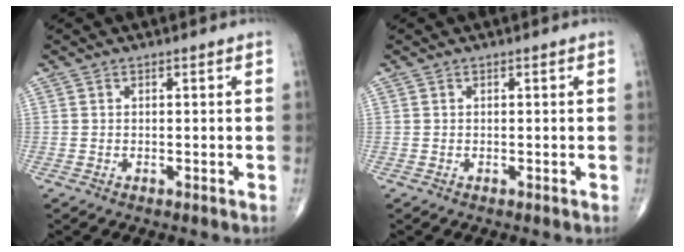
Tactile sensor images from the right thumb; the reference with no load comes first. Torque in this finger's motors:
{"motor_torque": [-0.42, -0.20, 0.28, 0.14, -0.04]}